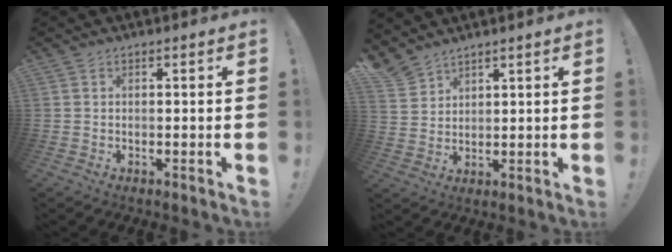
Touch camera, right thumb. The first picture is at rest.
{"total": 4.9, "force": [4.4, 2.1, 0.8], "torque": [-0.023, -0.030, 0.086]}